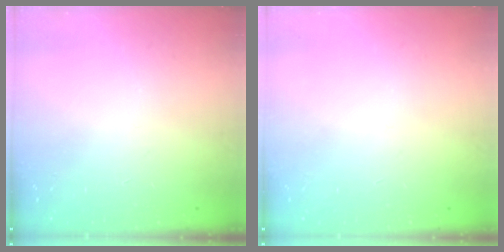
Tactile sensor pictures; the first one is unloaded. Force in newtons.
{"total": 0.0}